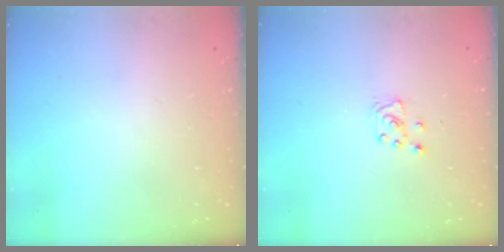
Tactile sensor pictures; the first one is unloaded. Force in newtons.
{"total": 4.1, "press": 4.1, "slide": 0.4}